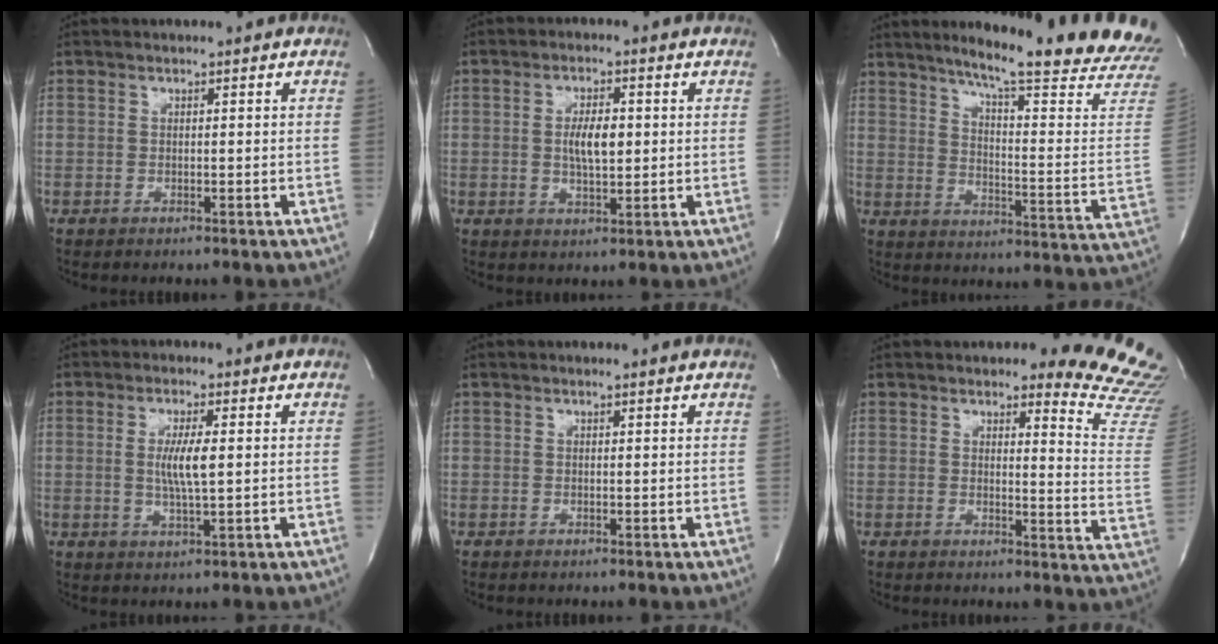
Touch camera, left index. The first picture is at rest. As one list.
[{"total": 5.1, "force": [0.4, 1.8, 4.8], "torque": [-0.088, 0.003, 0.009]}, {"total": 24.5, "force": [20.8, -0.7, 12.9], "torque": [-0.188, -0.095, 0.260]}, {"total": 5.1, "force": [0.5, 0.4, 5.0], "torque": [-0.098, -0.005, 0.009]}, {"total": 1.7, "force": [1.6, 0.0, 0.3], "torque": [-0.018, 0.003, 0.014]}, {"total": 13.1, "force": [12.7, 0.8, 2.9], "torque": [-0.007, -0.139, 0.107]}]